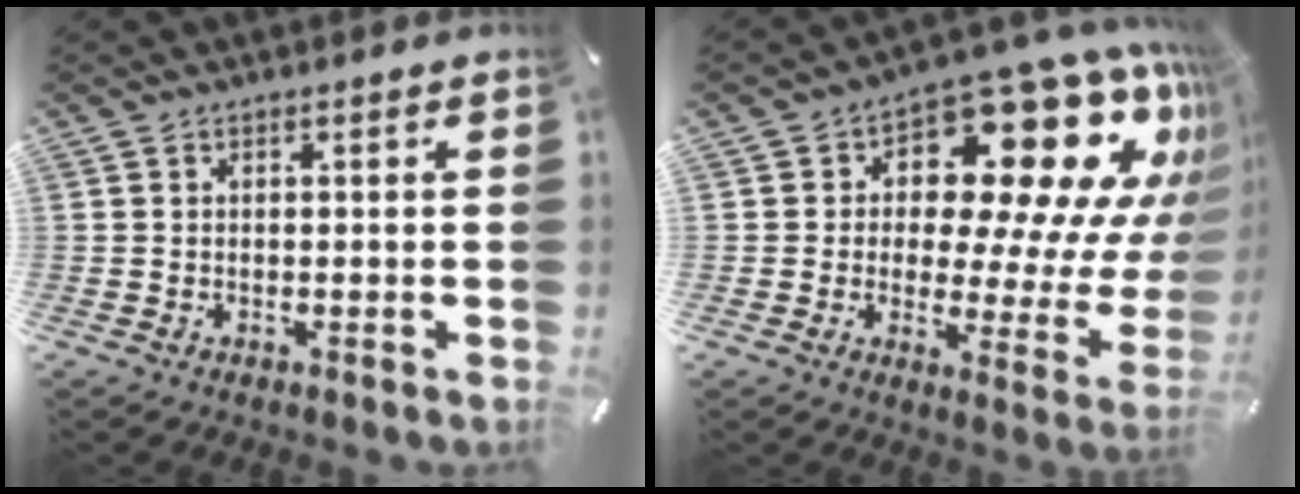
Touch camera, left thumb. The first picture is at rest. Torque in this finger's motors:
{"motor_torque": [2.52, 2.48, 1.54, -1.23, 0.20]}